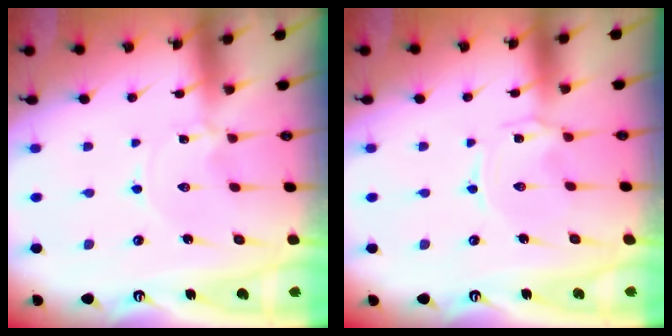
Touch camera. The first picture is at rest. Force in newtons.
{"total": 0.0}